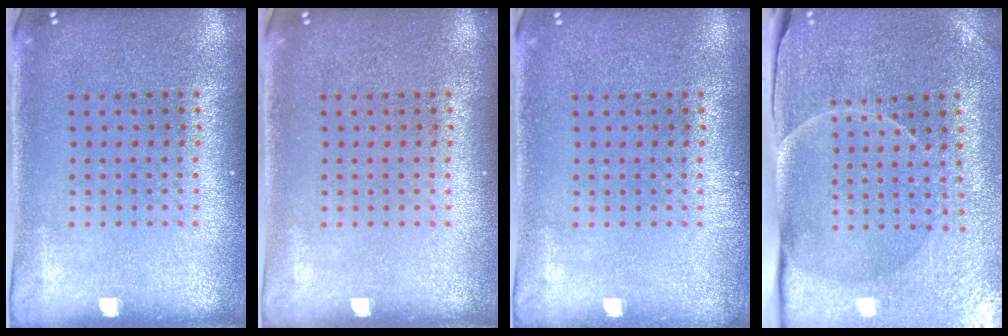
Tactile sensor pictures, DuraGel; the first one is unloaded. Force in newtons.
{"total": 0.0}
{"total": 0.5, "press": 0.5, "slide": 0.1}
{"total": 3.6, "press": 3.6, "slide": 0.6}